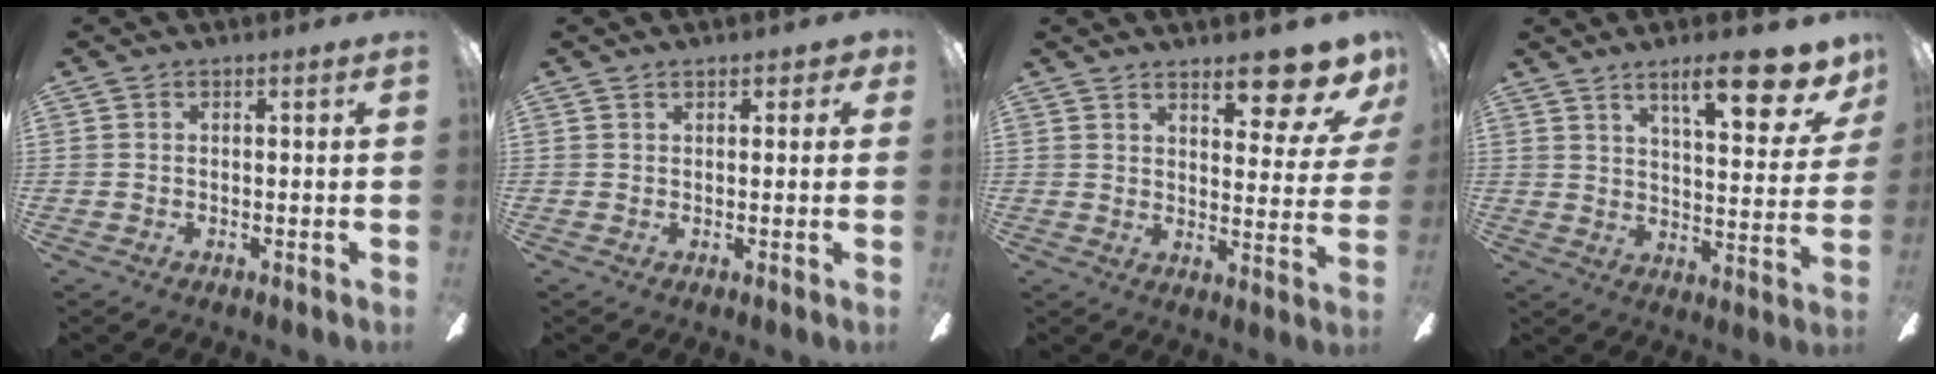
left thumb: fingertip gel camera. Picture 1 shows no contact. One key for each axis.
{"total": 2.1, "fx": 1.3, "fy": 1.0, "fz": 1.3, "tx": -0.011, "ty": -0.004, "tz": 0.019}
{"total": 11.9, "fx": 9.3, "fy": 3.1, "fz": 6.8, "tx": -0.075, "ty": -0.070, "tz": 0.155}
{"total": 16.1, "fx": 10.2, "fy": 4.4, "fz": 11.6, "tx": -0.156, "ty": -0.057, "tz": 0.155}